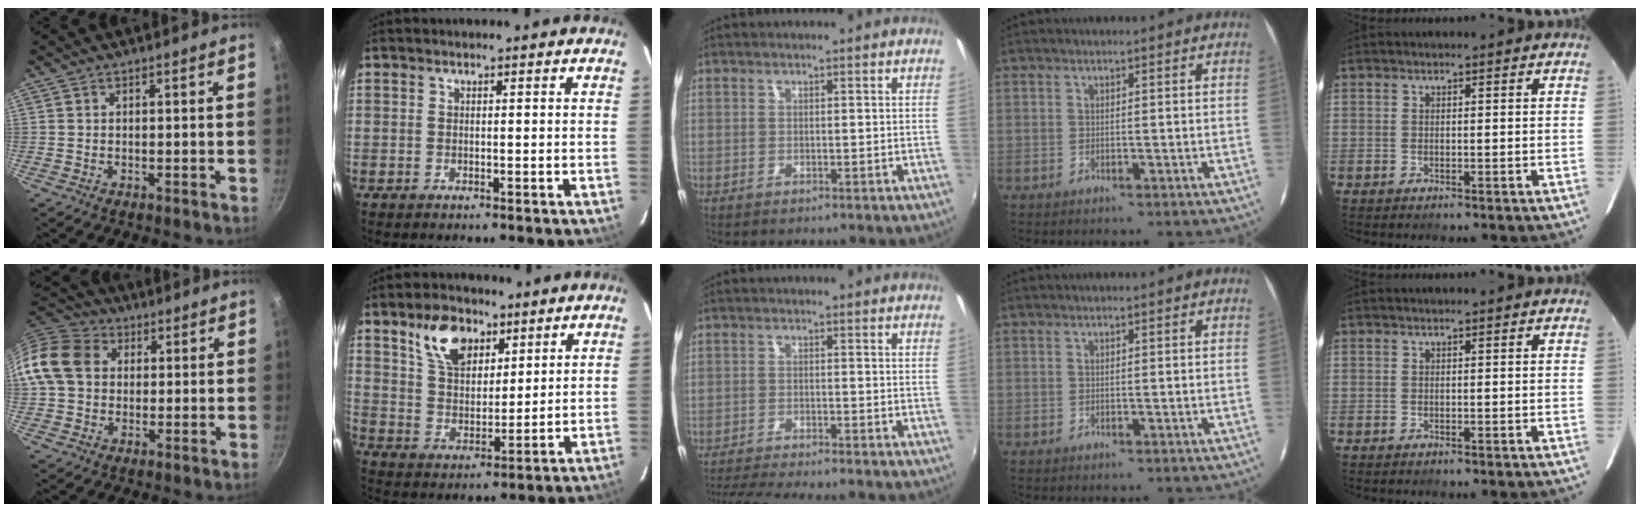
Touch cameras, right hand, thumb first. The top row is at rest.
{"thumb": {"total": 12.6, "force": [1.9, 10.3, 7.0], "torque": [-0.112, 0.024, 0.019]}, "index": {"total": 10.8, "force": [6.2, 6.3, 6.2], "torque": [-0.113, 0.022, 0.119]}, "middle": {"total": 8.8, "force": [-8.0, -0.1, 3.6], "torque": [-0.089, -0.019, -0.130]}}